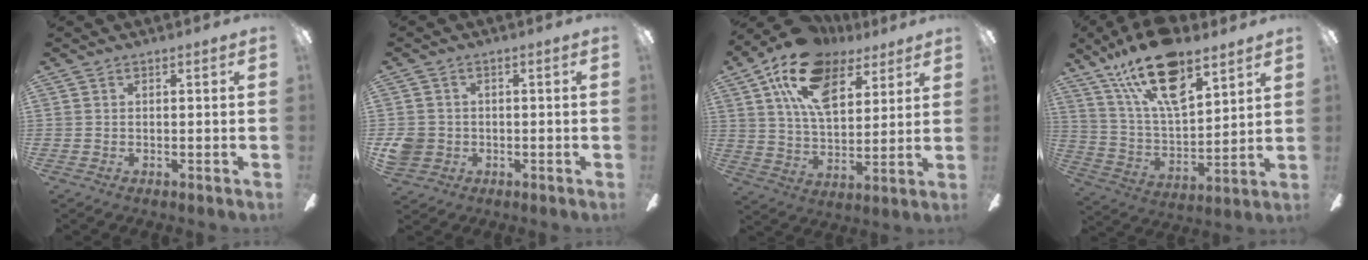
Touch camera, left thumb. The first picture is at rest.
{"total": 4.7, "force": [-0.7, 4.4, 1.5], "torque": [-0.036, 0.007, -0.014]}
{"total": 18.2, "force": [10.7, 9.7, 11.0], "torque": [-0.206, -0.033, 0.194]}
{"total": 20.8, "force": [13.8, 8.5, 13.0], "torque": [-0.245, -0.067, 0.241]}